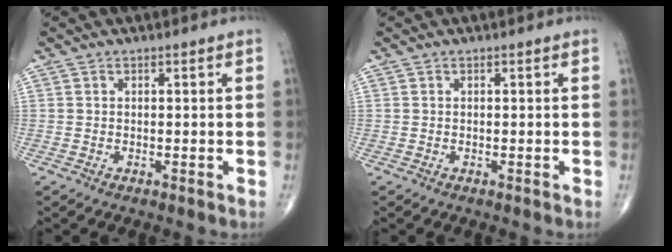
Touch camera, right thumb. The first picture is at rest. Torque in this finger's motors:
{"motor_torque": [0.00, 0.00, 0.06, -0.01, 0.03]}